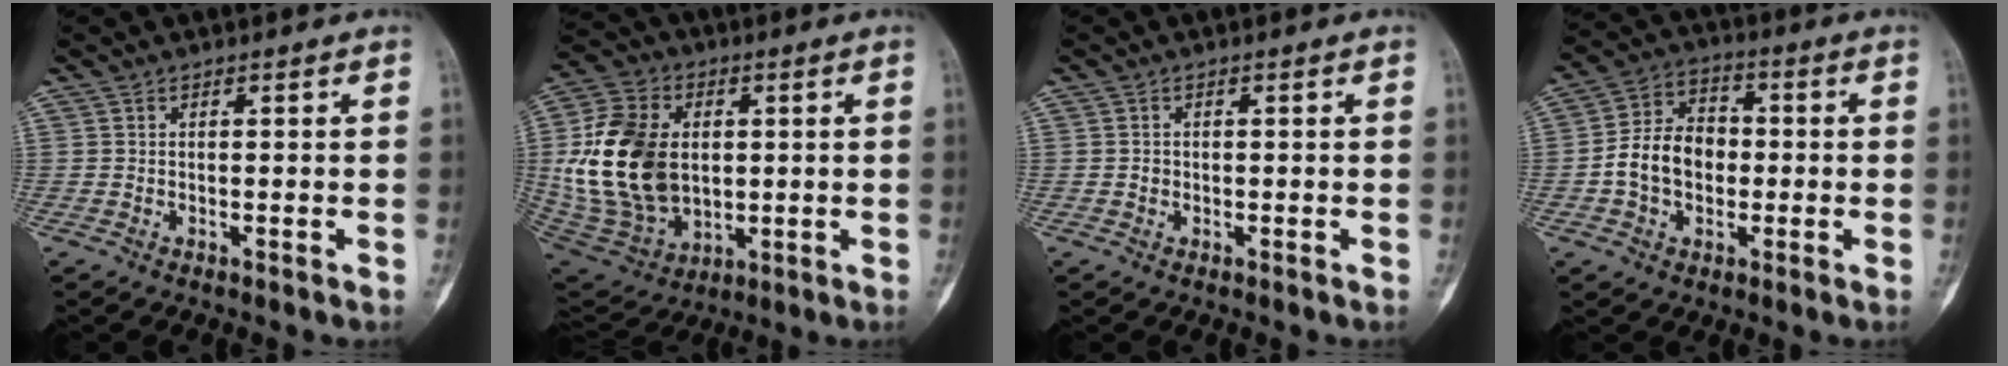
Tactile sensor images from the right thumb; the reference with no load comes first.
{"total": 21.7, "force": [1.4, 15.3, 15.3], "torque": [-0.293, -0.006, 0.043]}
{"total": 0.8, "force": [-0.2, 0.7, 0.1], "torque": [0.006, 0.004, -0.004]}
{"total": 10.6, "force": [-1.3, 8.1, 6.8], "torque": [-0.099, 0.032, -0.032]}